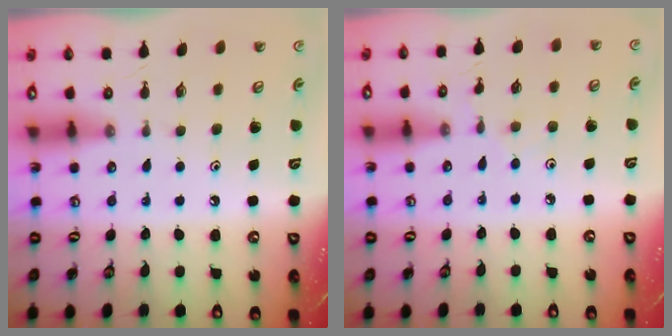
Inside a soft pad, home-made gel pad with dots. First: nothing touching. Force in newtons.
{"total": 1.4, "press": 1.4, "slide": 0.1}